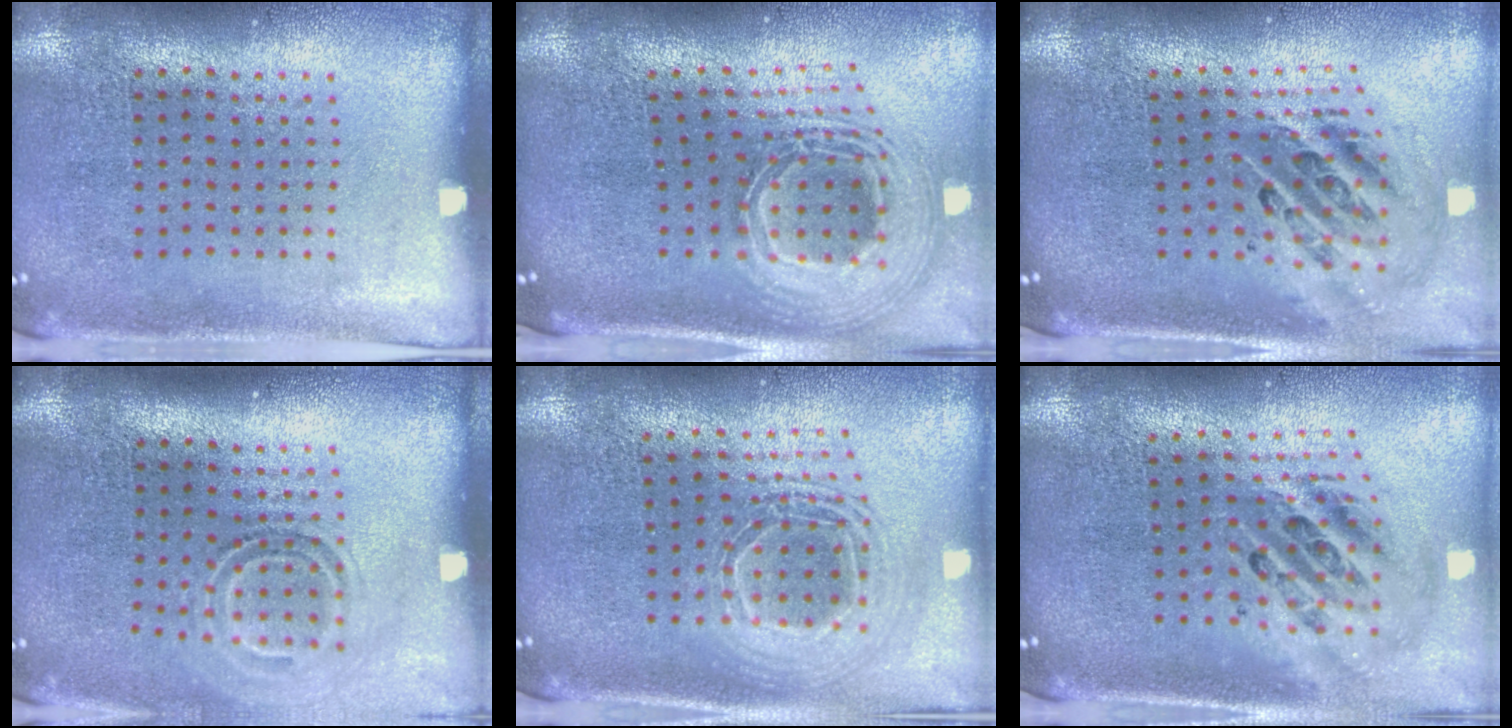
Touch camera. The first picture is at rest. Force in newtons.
{"total": 2.8, "press": 2.0, "slide": 2.0}
{"total": 1.7, "press": 1.4, "slide": 1.1}
{"total": 1.7, "press": 1.1, "slide": 1.3}
{"total": 1.9, "press": 1.5, "slide": 1.2}
{"total": 2.4, "press": 1.7, "slide": 1.6}